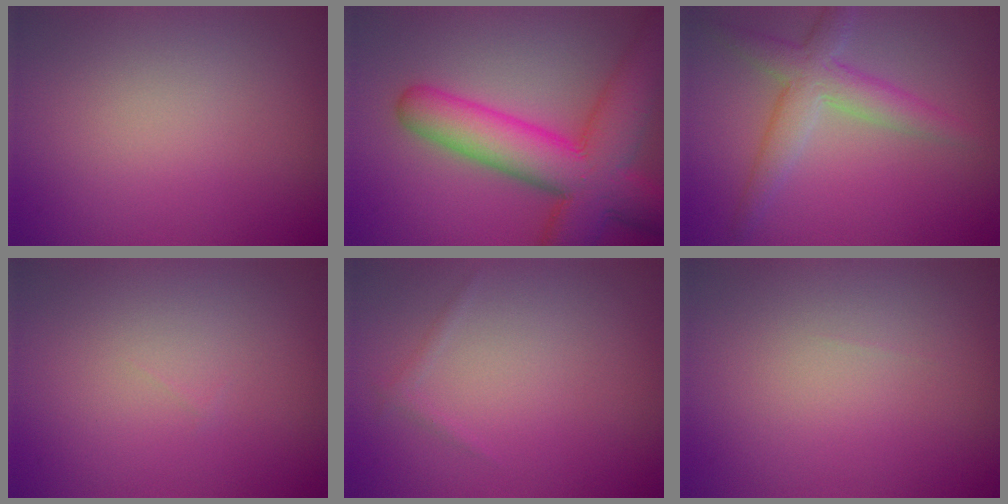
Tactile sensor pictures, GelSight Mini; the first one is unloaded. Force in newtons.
{"total": 10.1, "press": 10.0, "slide": 0.5}
{"total": 4.0, "press": 4.0, "slide": 0.2}
{"total": 0.0}
{"total": 0.6, "press": 0.6, "slide": 0.0}
{"total": 0.0}